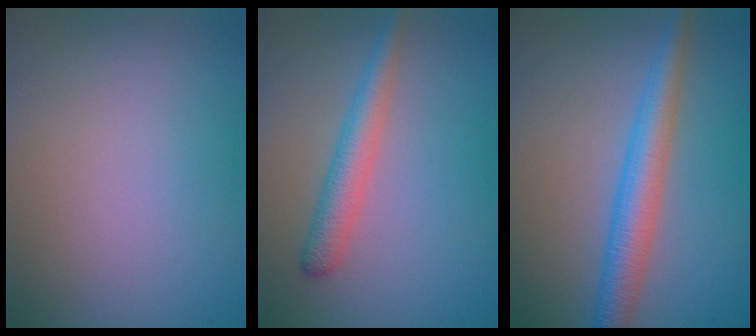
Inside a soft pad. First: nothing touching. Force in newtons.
{"total": 2.8, "press": 2.7, "slide": 0.2}
{"total": 4.2, "press": 4.2, "slide": 0.1}